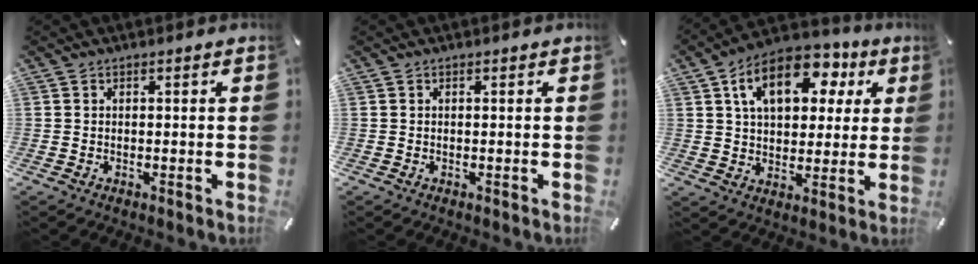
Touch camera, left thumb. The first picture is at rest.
{"total": 0.0}
{"total": 15.0, "force": [6.2, 9.8, 9.5], "torque": [-0.152, -0.006, 0.109]}